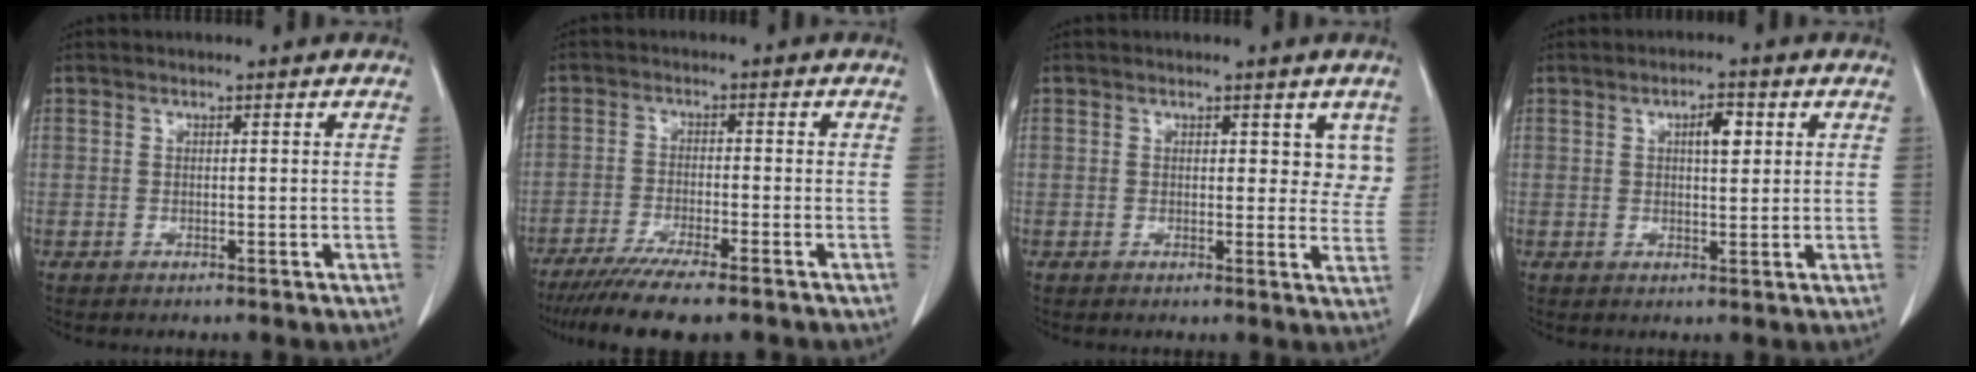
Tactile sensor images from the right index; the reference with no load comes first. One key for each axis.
{"total": 10.6, "fx": -8.5, "fy": 0.9, "fz": 6.3, "tx": -0.096, "ty": -0.024, "tz": -0.134}
{"total": 5.6, "fx": 2.3, "fy": 3.4, "fz": 3.8, "tx": -0.018, "ty": 0.003, "tz": 0.023}
{"total": 3.6, "fx": 1.2, "fy": 1.2, "fz": 3.2, "tx": -0.053, "ty": 0.004, "tz": 0.018}